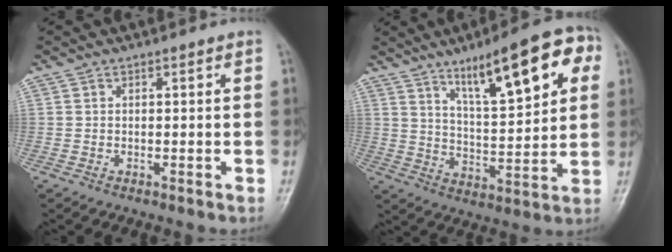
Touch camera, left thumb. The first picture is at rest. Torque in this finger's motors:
{"motor_torque": [0.68, 0.56, 1.49, -1.28, 0.35]}